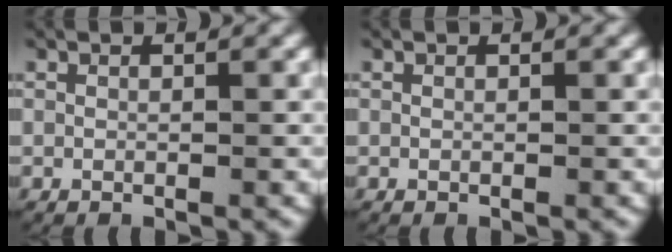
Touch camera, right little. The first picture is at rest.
{"total": 0.0}